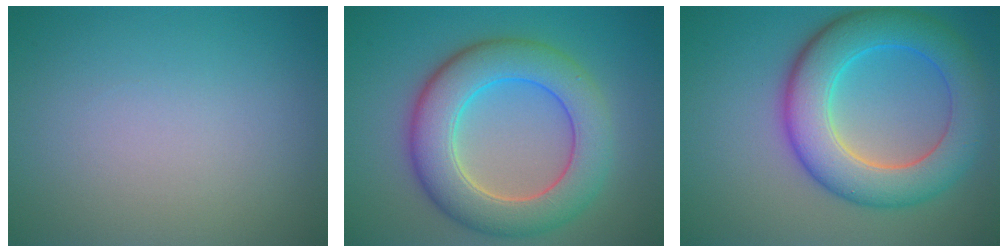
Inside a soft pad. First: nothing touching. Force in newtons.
{"total": 8.2, "press": 8.2, "slide": 0.3}
{"total": 8.3, "press": 8.3, "slide": 0.4}